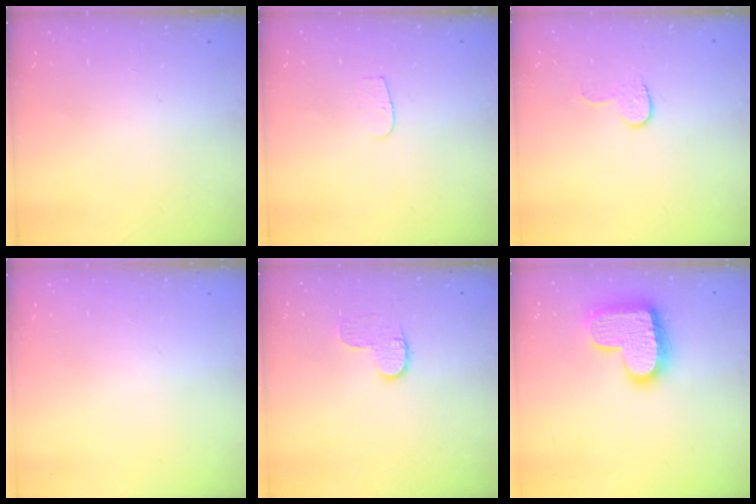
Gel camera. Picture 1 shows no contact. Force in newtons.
{"total": 3.7, "press": 3.7, "slide": 0.4}
{"total": 5.4, "press": 5.4, "slide": 0.5}
{"total": 0.0}
{"total": 6.3, "press": 6.3, "slide": 0.3}
{"total": 20.1, "press": 20.1, "slide": 1.3}